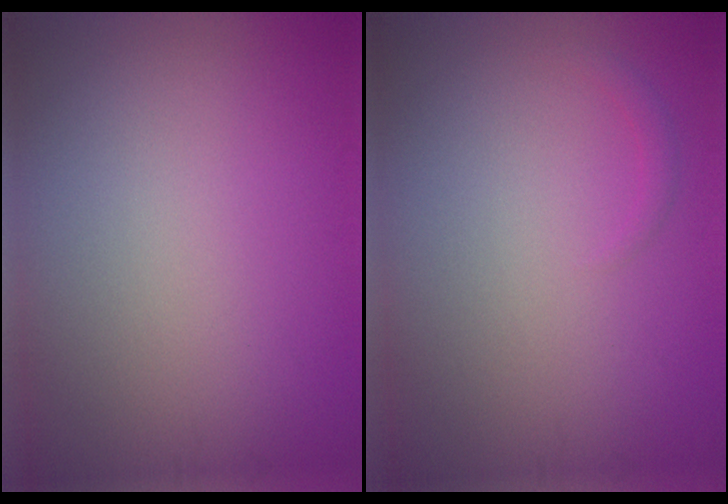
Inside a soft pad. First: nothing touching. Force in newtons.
{"total": 0.7, "press": 0.7, "slide": 0.1}